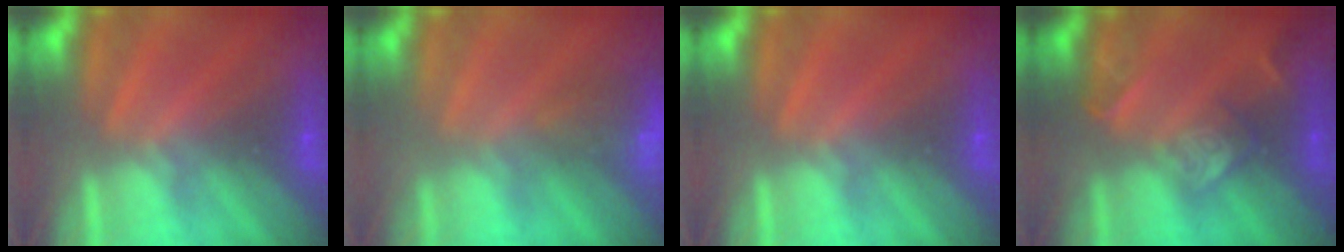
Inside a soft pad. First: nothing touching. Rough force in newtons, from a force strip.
{"total": 9.2}
{"total": 0.0}
{"total": 2.4}